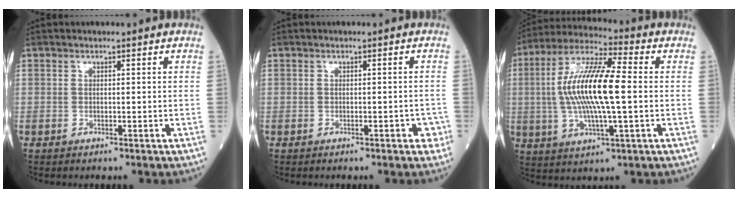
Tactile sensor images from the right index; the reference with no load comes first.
{"total": 1.8, "force": [-1.0, 0.9, 1.2], "torque": [-0.006, 0.004, -0.014]}
{"total": 15.3, "force": [0.2, 2.7, 15.0], "torque": [-0.302, 0.011, -0.001]}